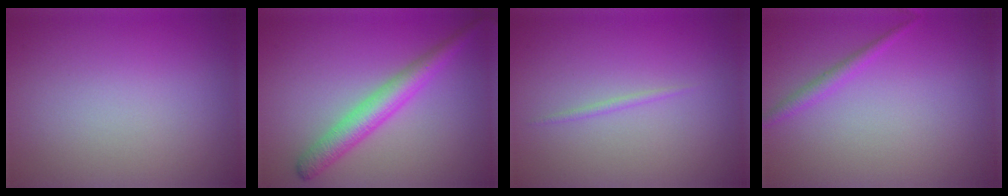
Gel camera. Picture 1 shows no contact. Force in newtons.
{"total": 3.9, "press": 3.9, "slide": 0.1}
{"total": 0.6, "press": 0.6, "slide": 0.0}
{"total": 1.3, "press": 1.3, "slide": 0.1}